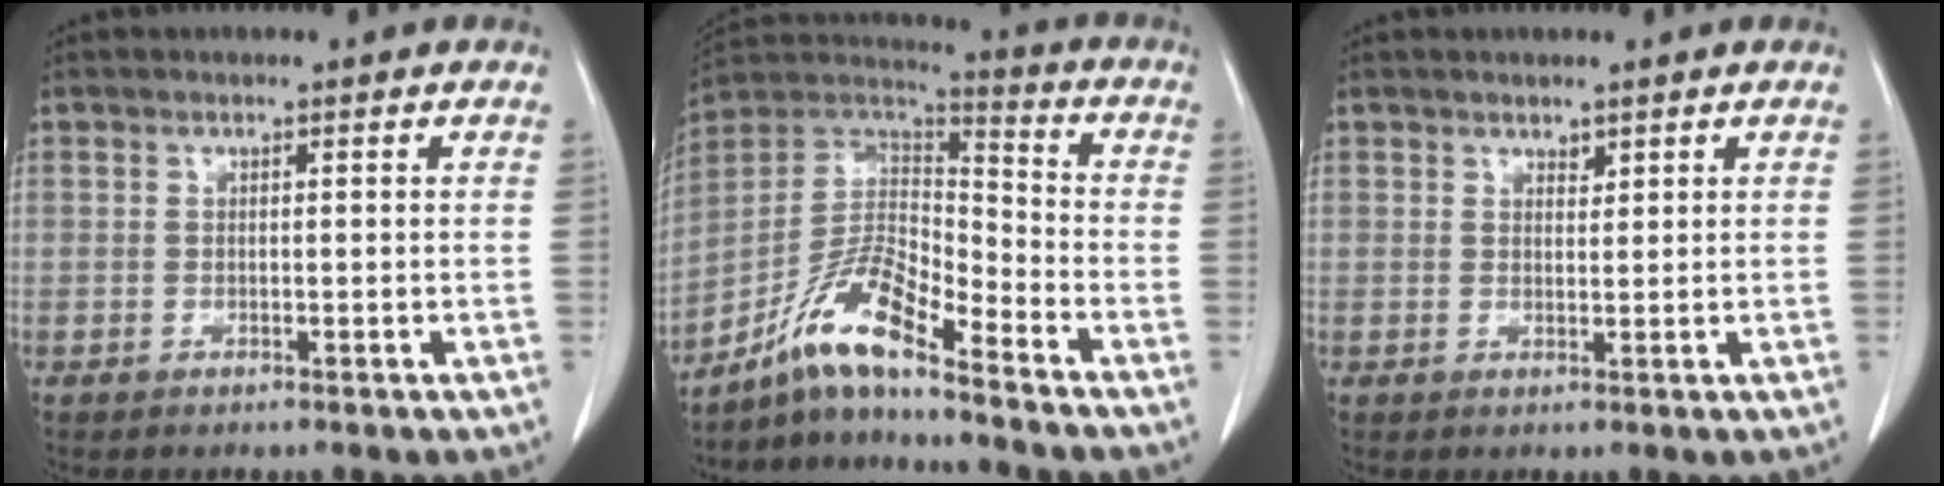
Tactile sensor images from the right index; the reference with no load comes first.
{"total": 11.2, "force": [-8.3, 1.5, 7.3], "torque": [-0.146, 0.023, -0.152]}
{"total": 1.4, "force": [1.1, 0.6, 0.5], "torque": [-0.007, -0.005, 0.017]}